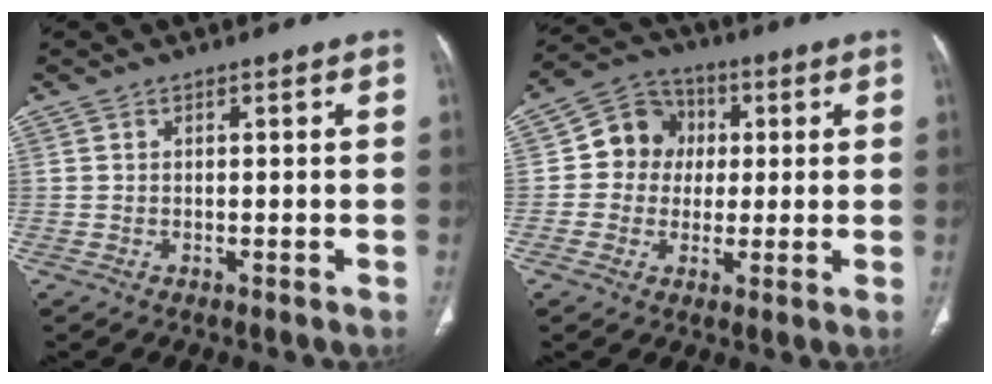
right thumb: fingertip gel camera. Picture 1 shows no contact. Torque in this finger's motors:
{"motor_torque": [-0.51, 0.54, 0.10, -0.35, 0.00]}